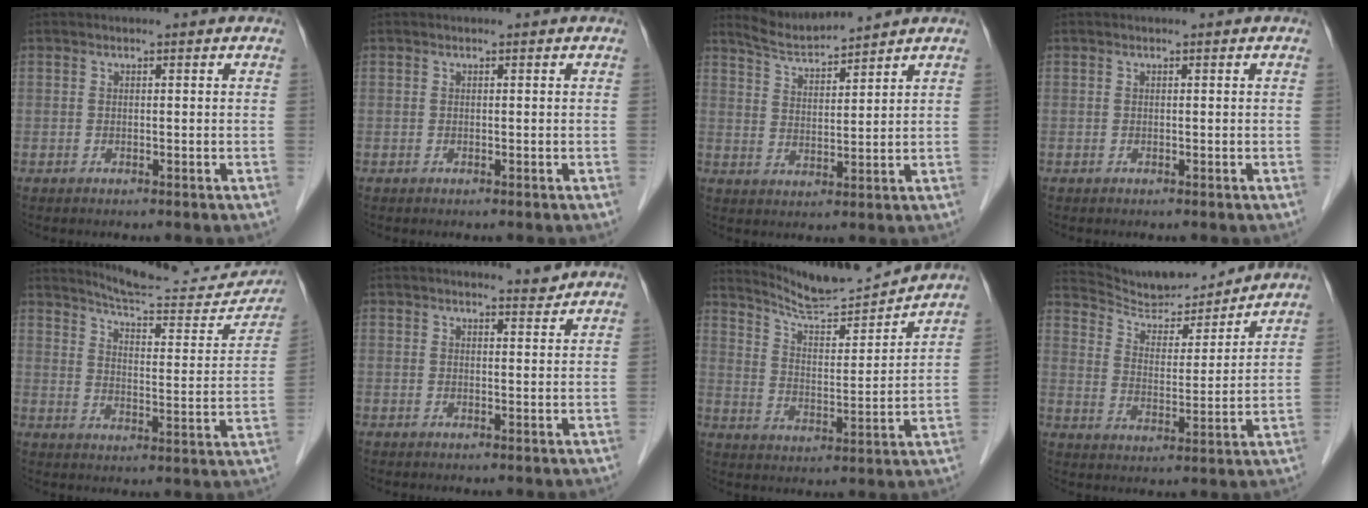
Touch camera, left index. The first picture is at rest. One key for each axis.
{"total": 0.0}
{"total": 5.6, "fx": 5.6, "fy": -0.4, "fz": 0.5, "tx": -0.020, "ty": 0.006, "tz": 0.112}
{"total": 0.0}
{"total": 17.2, "fx": 16.6, "fy": 2.0, "fz": 4.3, "tx": -0.051, "ty": -0.054, "tz": 0.208}
{"total": 2.2, "fx": 2.2, "fy": 0.0, "fz": 0.2, "tx": -0.005, "ty": -0.005, "tz": 0.030}
{"total": 11.9, "fx": 11.6, "fy": -0.9, "fz": 2.3, "tx": -0.048, "ty": -0.005, "tz": 0.193}
{"total": 13.3, "fx": 12.8, "fy": 1.7, "fz": 3.2, "tx": -0.059, "ty": 0.000, "tz": 0.212}